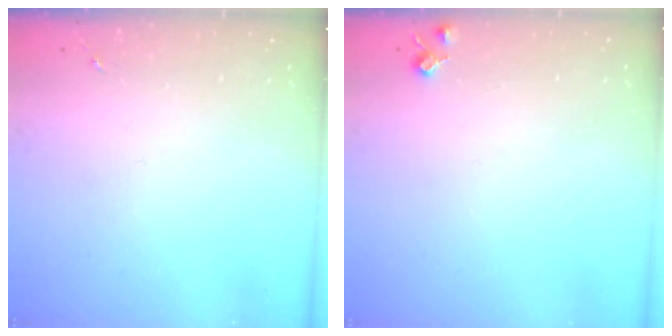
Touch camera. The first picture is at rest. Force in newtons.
{"total": 5.7, "press": 5.6, "slide": 0.9}